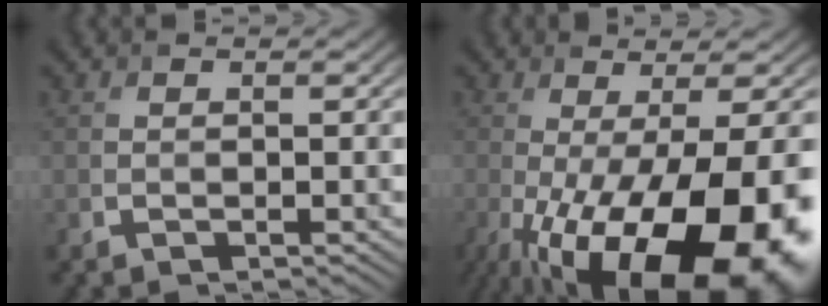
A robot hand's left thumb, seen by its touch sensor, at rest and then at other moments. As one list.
[{"total": 17.4, "force": [-7.0, 5.9, 14.8], "torque": [-0.254, -0.041, -0.092]}]